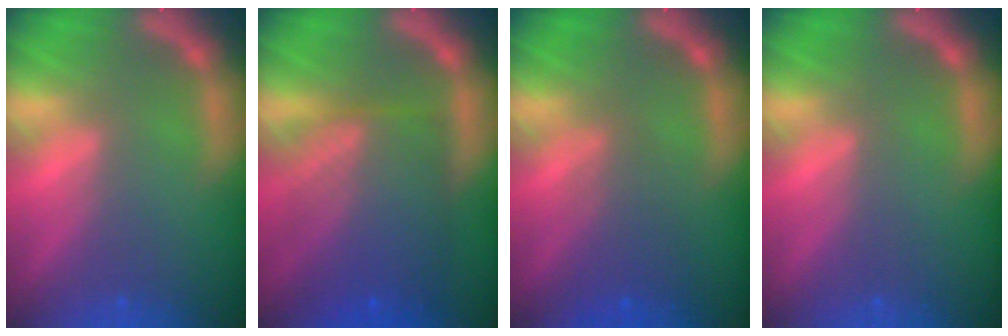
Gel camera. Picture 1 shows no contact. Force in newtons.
{"total": 9.0}
{"total": 3.1}
{"total": 0.0}